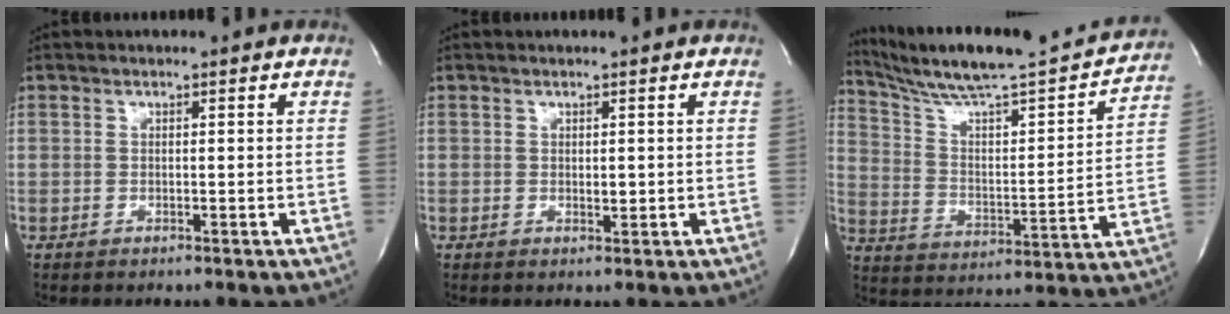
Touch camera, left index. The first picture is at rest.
{"total": 1.0, "force": [0.2, 0.5, 0.9], "torque": [-0.012, -0.002, 0.005]}
{"total": 23.2, "force": [20.8, 2.0, 10.0], "torque": [-0.163, -0.017, 0.309]}